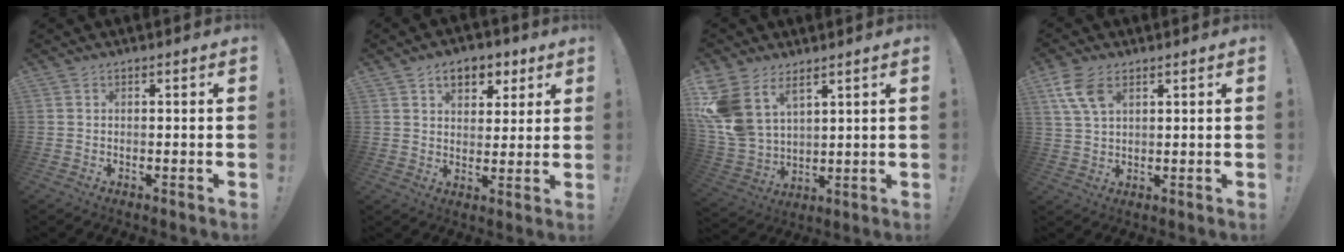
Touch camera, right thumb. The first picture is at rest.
{"total": 8.8, "force": [4.6, 5.9, 4.6], "torque": [-0.052, -0.021, 0.083]}
{"total": 12.6, "force": [6.9, 8.1, 6.8], "torque": [-0.163, -0.048, 0.134]}
{"total": 8.1, "force": [4.0, 4.5, 5.3], "torque": [-0.107, -0.007, 0.080]}